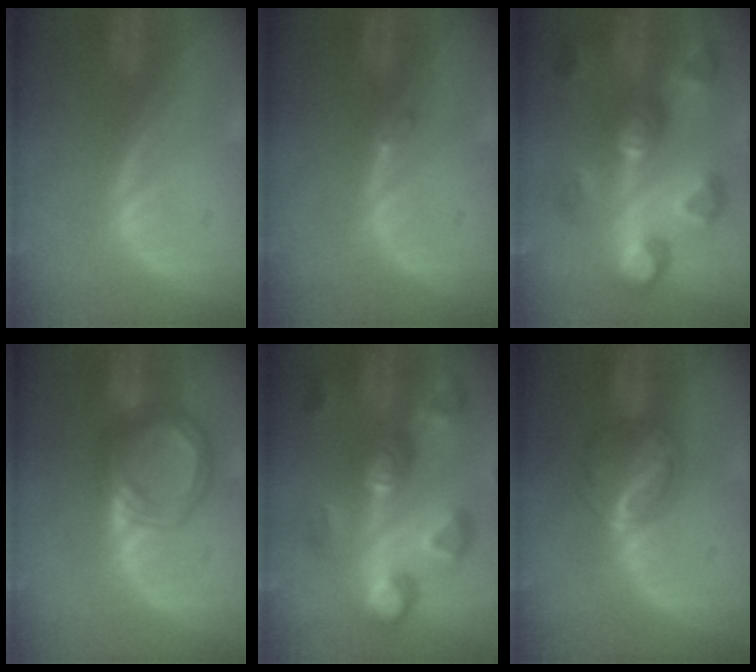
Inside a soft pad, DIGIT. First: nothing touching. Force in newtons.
{"total": 0.6, "press": 0.6, "slide": 0.1}
{"total": 10.5, "press": 9.8, "slide": 3.8}
{"total": 6.4, "press": 6.4, "slide": 0.5}
{"total": 11.1, "press": 10.0, "slide": 4.8}
{"total": 6.5, "press": 5.5, "slide": 3.3}